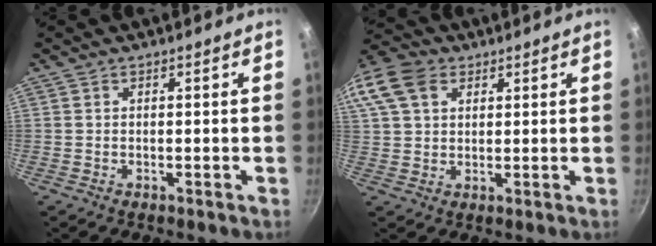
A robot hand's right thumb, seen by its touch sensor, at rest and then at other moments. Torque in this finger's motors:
{"motor_torque": [0.55, 1.43, 0.93, 0.21, 0.30]}